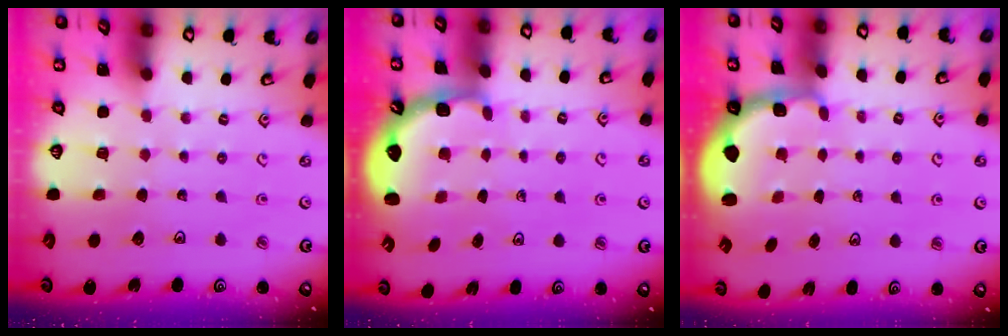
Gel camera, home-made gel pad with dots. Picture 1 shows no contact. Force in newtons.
{"total": 2.5, "press": 2.1, "slide": 1.3}
{"total": 2.5, "press": 1.3, "slide": 2.1}